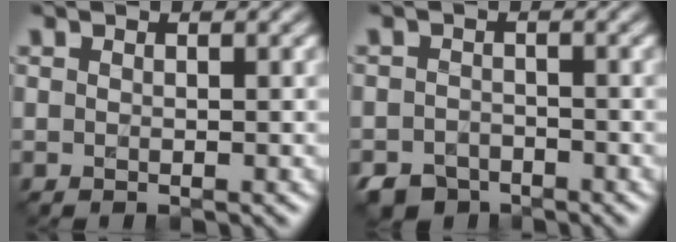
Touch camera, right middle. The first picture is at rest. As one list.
[{"total": 3.5, "force": [-2.9, 1.9, 0.6], "torque": [-0.009, -0.010, -0.056]}]